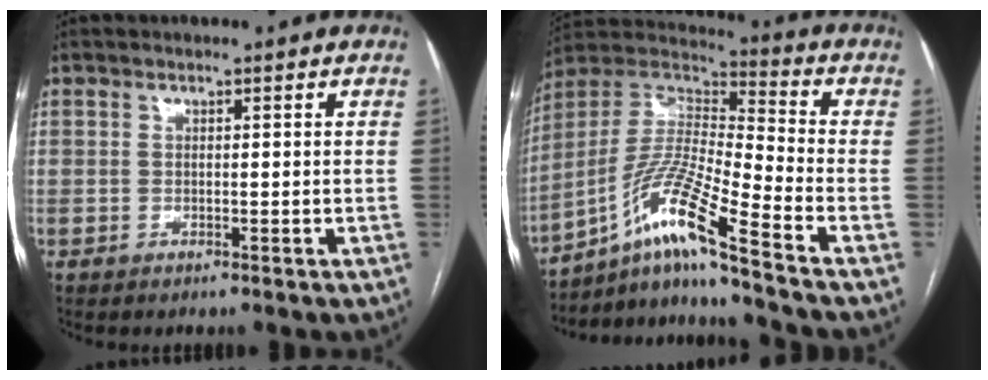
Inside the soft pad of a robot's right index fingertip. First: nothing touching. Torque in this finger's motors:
{"motor_torque": [1.12, -1.02, 0.27, 0.08]}